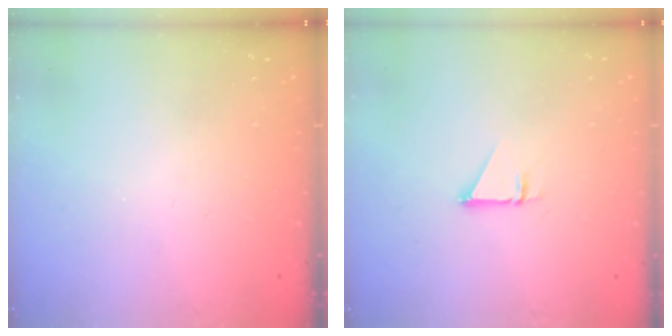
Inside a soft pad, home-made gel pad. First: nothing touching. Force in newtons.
{"total": 1.0, "press": 1.0, "slide": 0.1}